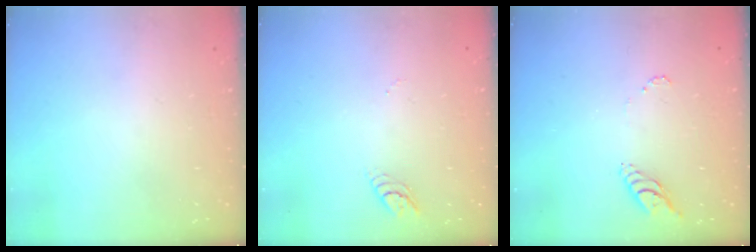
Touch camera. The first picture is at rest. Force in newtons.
{"total": 3.5, "press": 3.5, "slide": 0.4}
{"total": 7.8, "press": 7.7, "slide": 0.8}